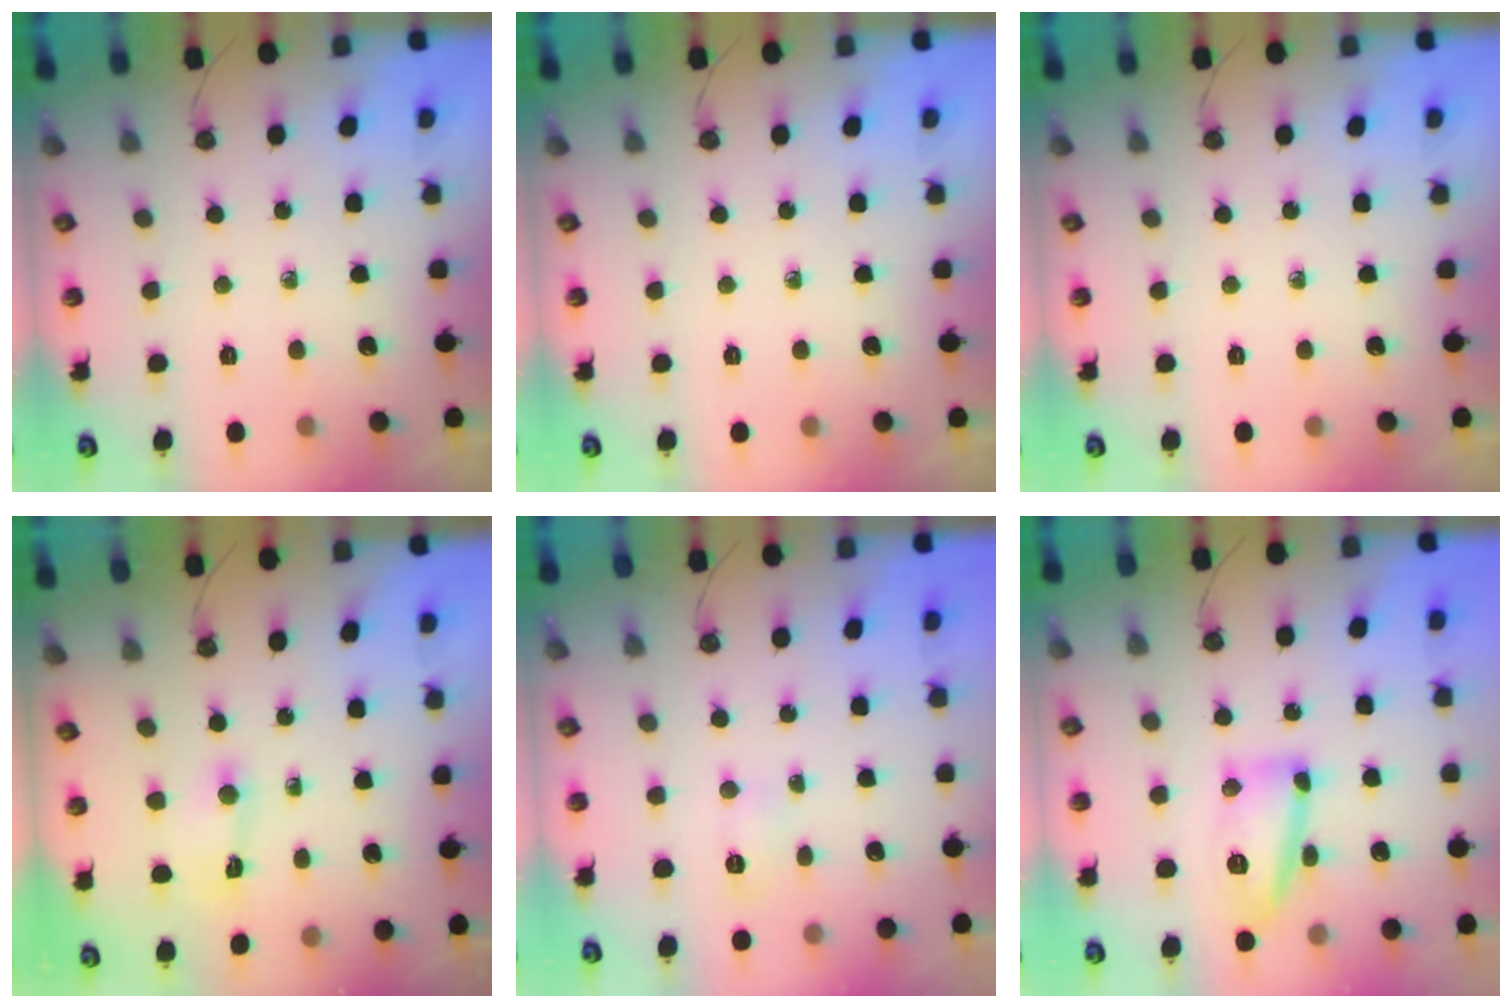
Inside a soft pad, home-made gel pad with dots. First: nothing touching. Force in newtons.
{"total": 0.0}
{"total": 0.0}
{"total": 1.6, "press": 1.6, "slide": 0.2}
{"total": 3.7, "press": 3.7, "slide": 0.4}
{"total": 13.2, "press": 13.1, "slide": 1.3}